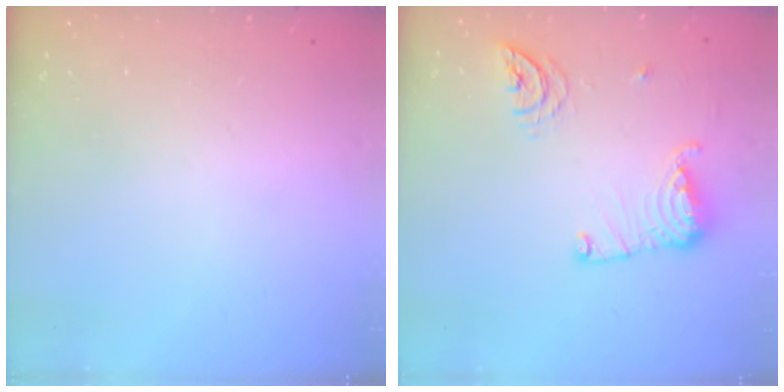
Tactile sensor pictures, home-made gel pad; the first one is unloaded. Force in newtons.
{"total": 12.2, "press": 12.1, "slide": 1.2}